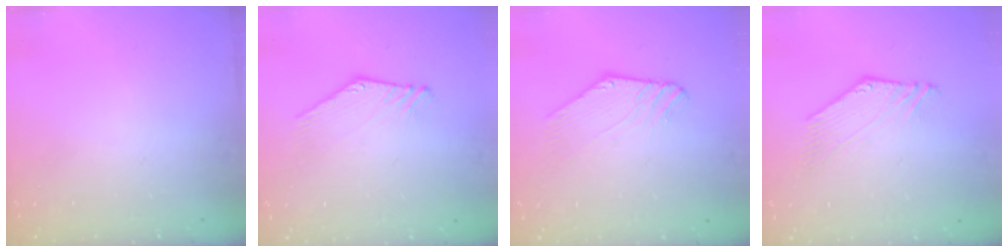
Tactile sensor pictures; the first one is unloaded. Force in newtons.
{"total": 2.0, "press": 2.0, "slide": 0.0}
{"total": 1.0, "press": 1.0, "slide": 0.1}
{"total": 0.0}